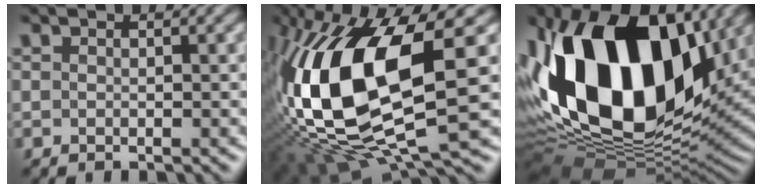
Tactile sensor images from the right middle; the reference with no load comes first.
{"total": 14.8, "force": [-0.2, 6.7, 13.3], "torque": [-0.269, -0.006, -0.008]}
{"total": 18.3, "force": [4.4, 11.4, 13.6], "torque": [-0.267, 0.012, 0.063]}